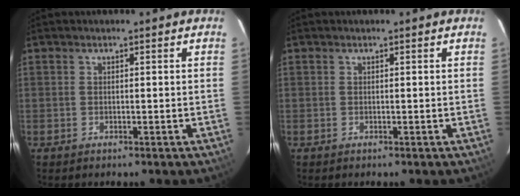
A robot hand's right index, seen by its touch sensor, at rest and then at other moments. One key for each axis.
{"total": 0.0}